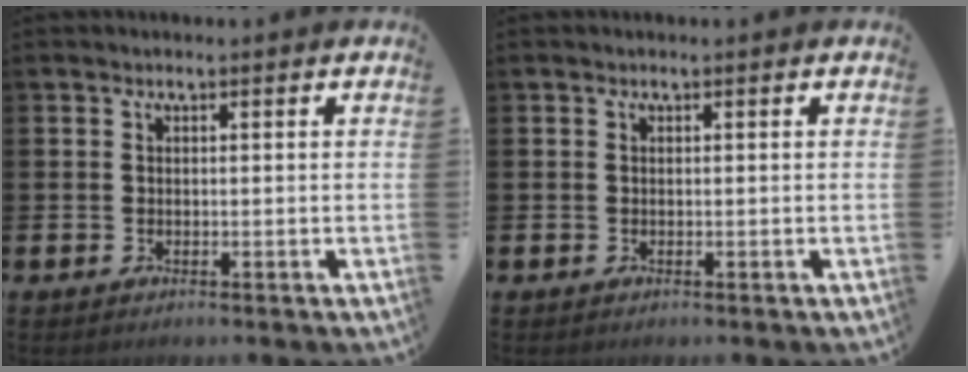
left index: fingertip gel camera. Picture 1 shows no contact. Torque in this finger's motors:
{"motor_torque": [-0.08, 0.08, 0.00, -0.01]}